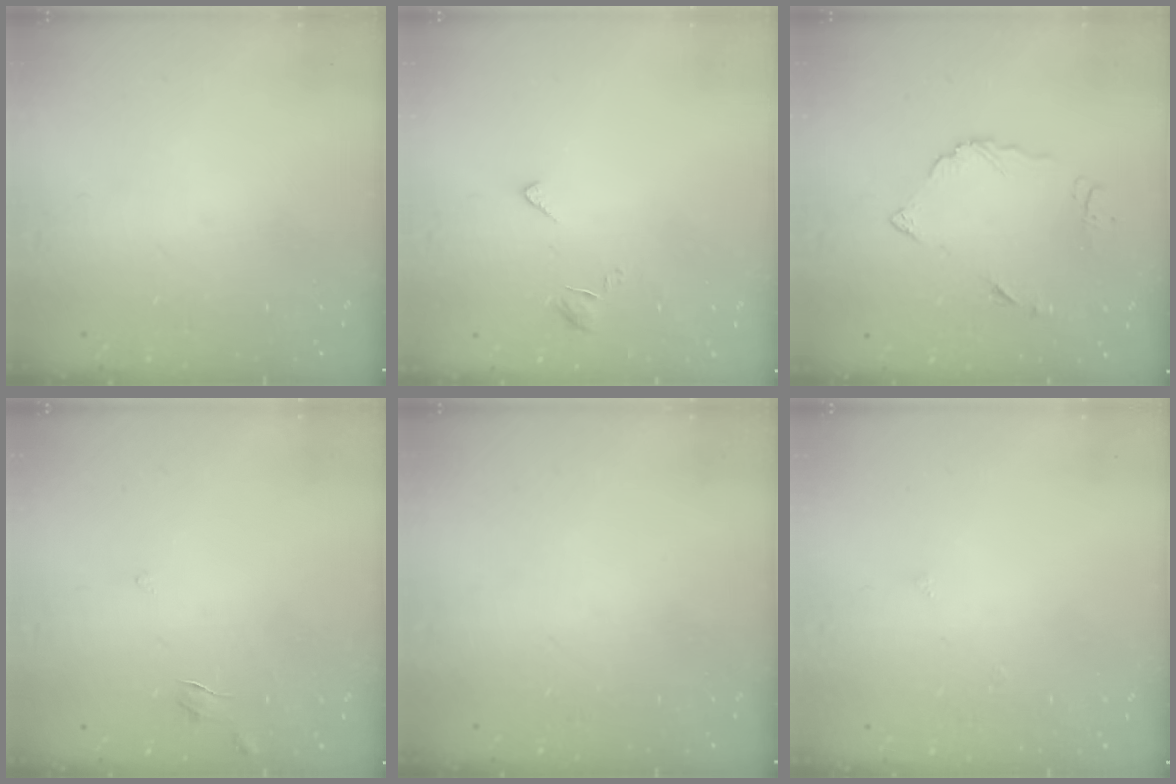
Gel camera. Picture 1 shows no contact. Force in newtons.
{"total": 2.7, "press": 2.7, "slide": 0.5}
{"total": 6.9, "press": 6.9, "slide": 0.1}
{"total": 4.1, "press": 4.1, "slide": 0.3}
{"total": 0.0}
{"total": 3.8, "press": 3.8, "slide": 0.4}